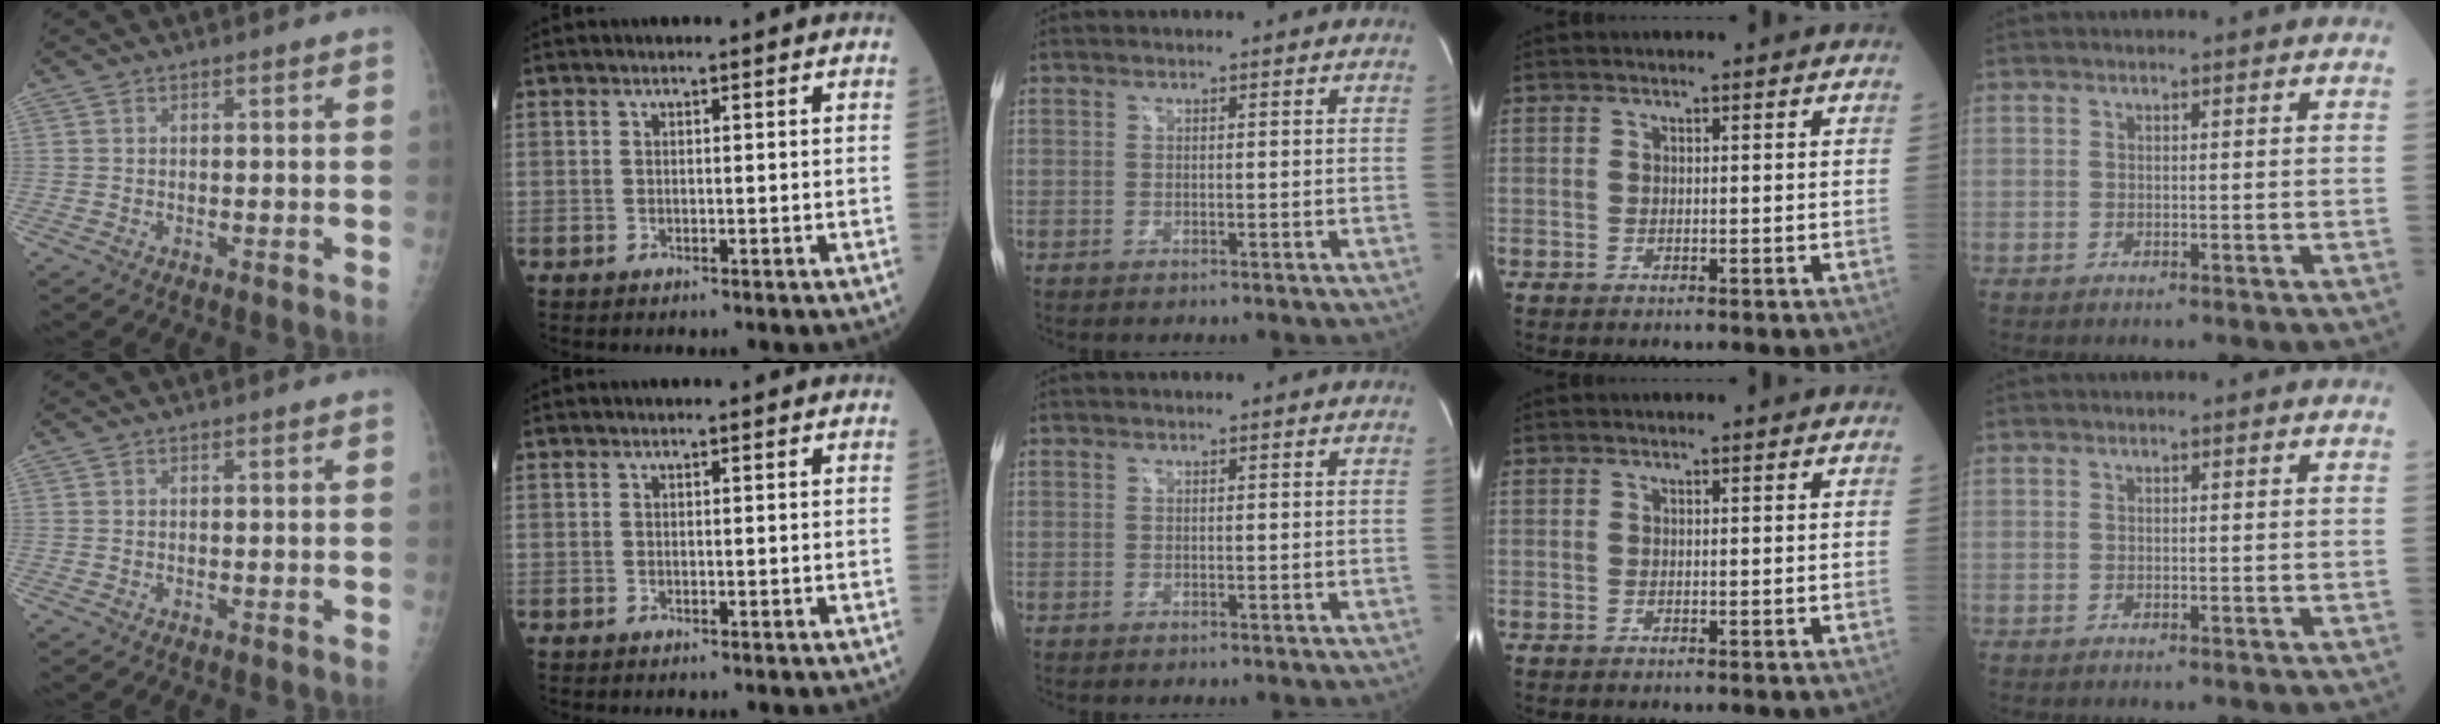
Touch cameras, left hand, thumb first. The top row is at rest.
{}